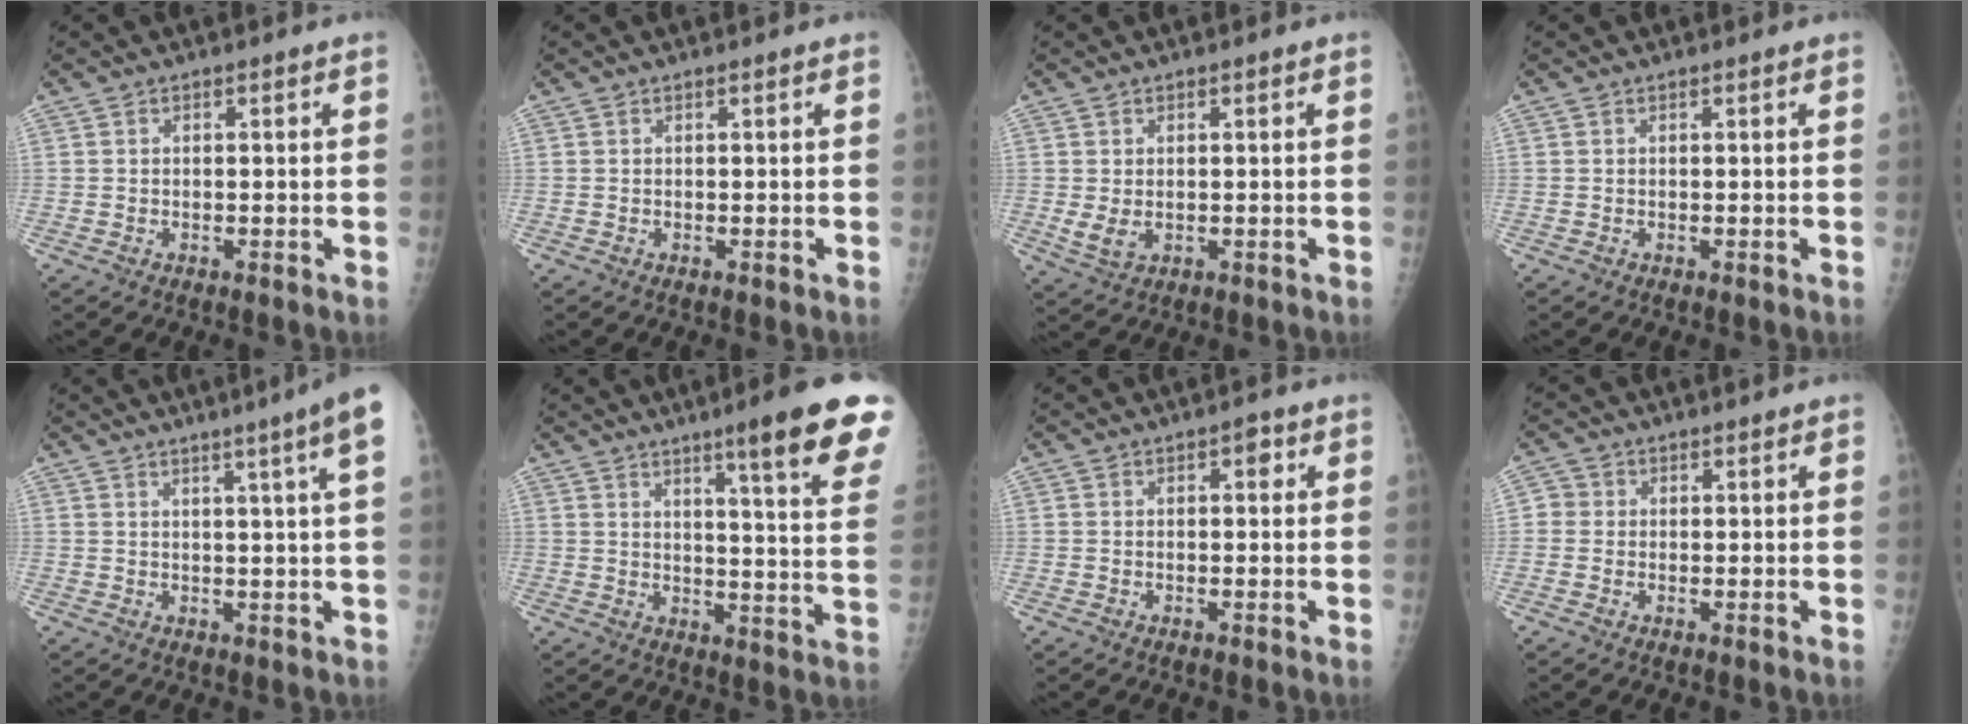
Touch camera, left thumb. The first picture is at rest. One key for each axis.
{"total": 0.0}
{"total": 3.3, "fx": -0.2, "fy": 2.1, "fz": 2.5, "tx": -0.054, "ty": -0.003, "tz": 0.002}
{"total": 0.0}
{"total": 8.2, "fx": 4.4, "fy": -1.1, "fz": 6.8, "tx": -0.089, "ty": -0.007, "tz": 0.048}
{"total": 17.2, "fx": 11.1, "fy": 1.3, "fz": 13.1, "tx": -0.147, "ty": -0.055, "tz": 0.137}
{"total": 1.8, "fx": 0.6, "fy": 1.0, "fz": 1.4, "tx": -0.007, "ty": 0.004, "tz": 0.003}
{"total": 2.3, "fx": 0.3, "fy": 2.2, "fz": 0.6, "tx": 0.007, "ty": 0.003, "tz": 0.000}